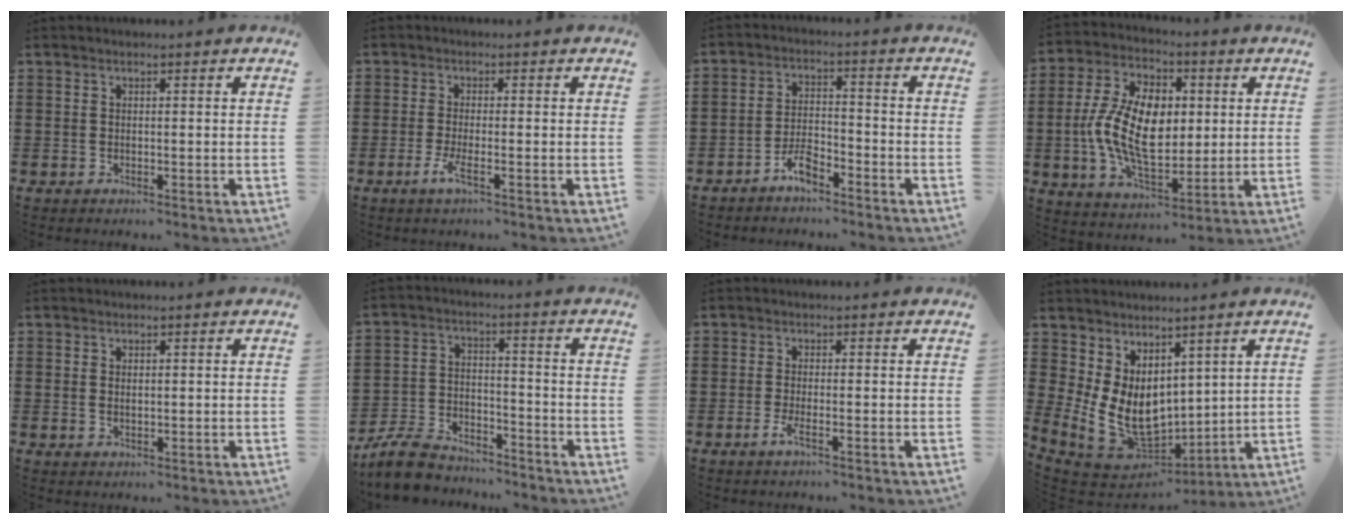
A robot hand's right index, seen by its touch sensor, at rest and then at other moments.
{"total": 3.2, "force": [-1.5, 0.4, 2.8], "torque": [-0.068, -0.012, -0.032]}
{"total": 4.4, "force": [-3.4, 1.6, 2.2], "torque": [-0.054, 0.008, -0.070]}
{"total": 13.4, "force": [0.2, 8.0, 10.8], "torque": [-0.231, 0.004, 0.002]}
{"total": 1.0, "force": [0.7, 0.6, 0.5], "torque": [-0.010, 0.004, 0.012]}
{"total": 7.1, "force": [-6.6, 1.8, 1.8], "torque": [-0.048, 0.016, -0.132]}
{"total": 2.2, "force": [-1.0, 0.3, 2.0], "torque": [-0.048, -0.008, -0.022]}
{"total": 10.6, "force": [1.8, 8.0, 6.8], "torque": [-0.162, -0.030, 0.046]}